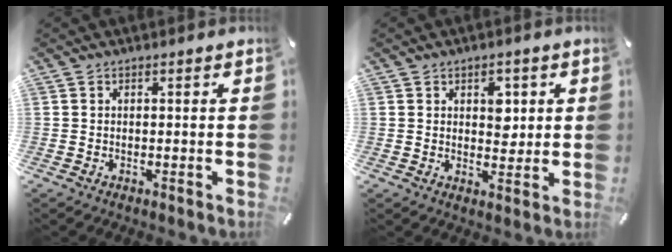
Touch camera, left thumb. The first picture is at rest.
{"total": 4.6, "force": [1.6, 3.3, 2.8], "torque": [-0.013, -0.011, 0.015]}